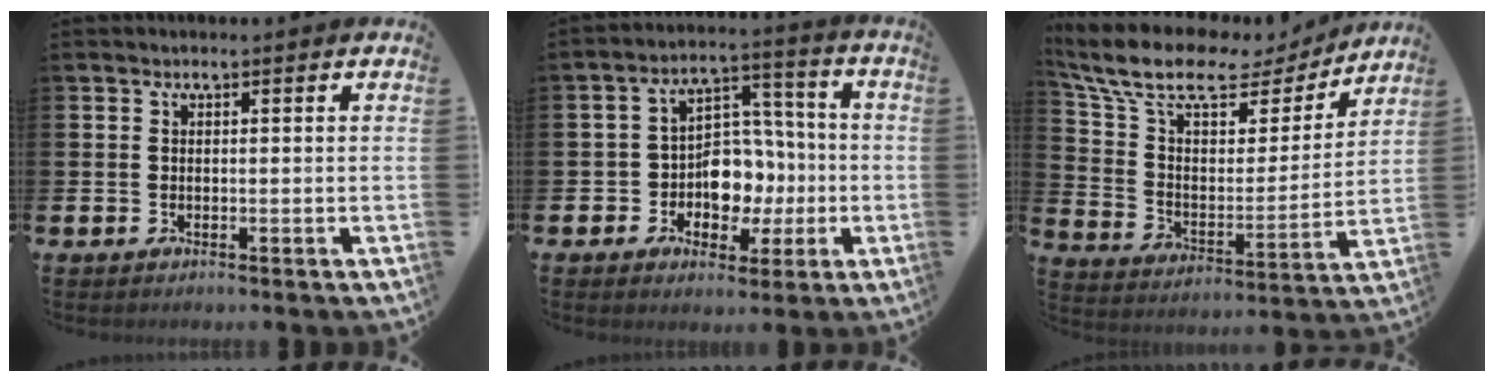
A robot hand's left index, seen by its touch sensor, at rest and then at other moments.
{"total": 7.6, "force": [-0.8, 6.7, 3.5], "torque": [-0.070, 0.007, -0.014]}
{"total": 11.4, "force": [9.3, 4.4, 5.0], "torque": [-0.140, -0.055, 0.156]}